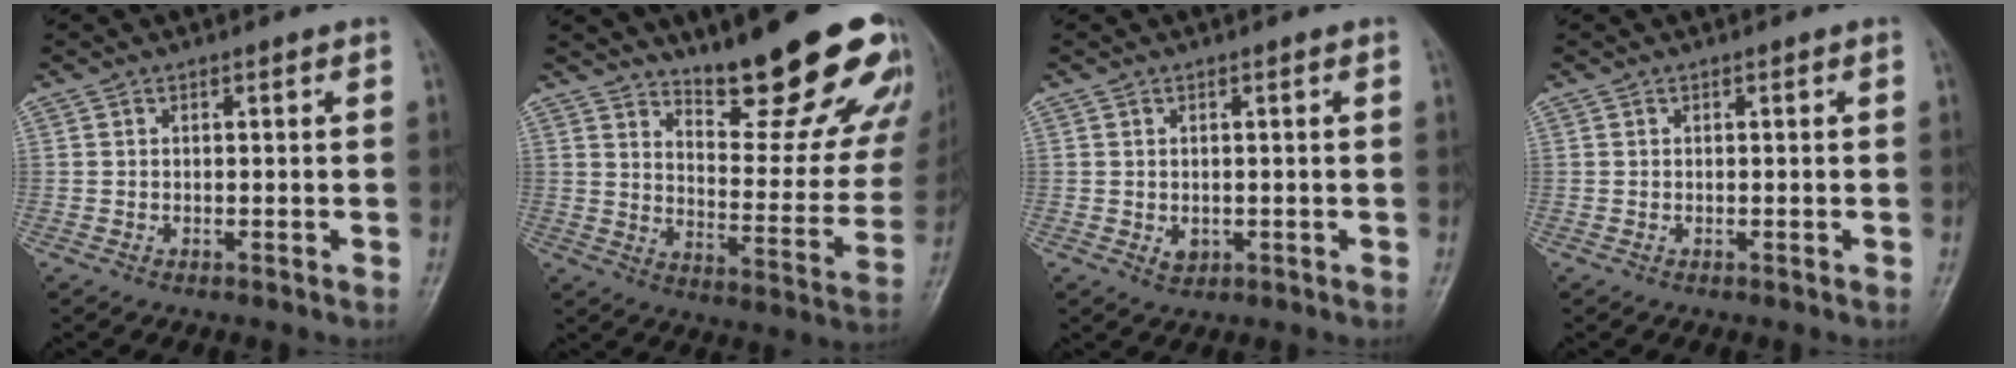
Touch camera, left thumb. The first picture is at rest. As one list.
[{"total": 22.5, "force": [16.8, 6.3, 13.6], "torque": [-0.138, -0.113, 0.230]}, {"total": 1.8, "force": [-0.1, 1.4, 1.1], "torque": [-0.013, -0.003, 0.005]}, {"total": 0.0}]